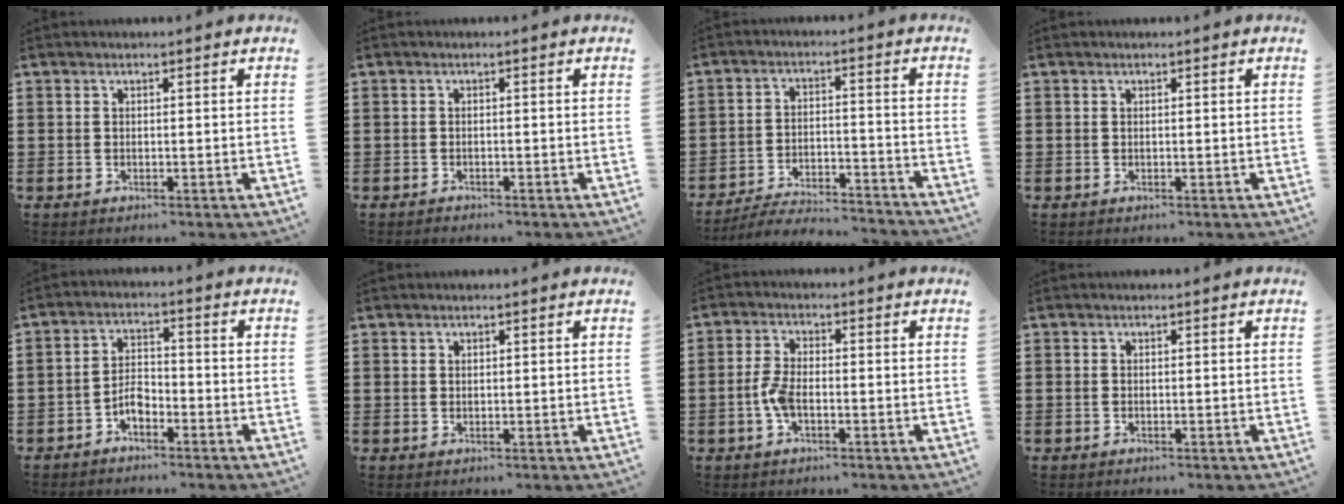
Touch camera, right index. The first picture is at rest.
{"total": 0.7, "force": [-0.7, 0.2, 0.0], "torque": [-0.001, 0.001, -0.016]}
{"total": 5.3, "force": [-5.2, 0.4, 1.2], "torque": [-0.027, 0.004, -0.103]}
{"total": 0.0}
{"total": 3.8, "force": [-2.2, 2.0, 2.3], "torque": [-0.059, 0.004, -0.048]}
{"total": 0.6, "force": [0.4, 0.4, 0.1], "torque": [-0.003, 0.001, 0.009]}
{"total": 4.0, "force": [-1.2, 1.8, 3.4], "torque": [-0.089, -0.005, -0.029]}
{"total": 0.0}